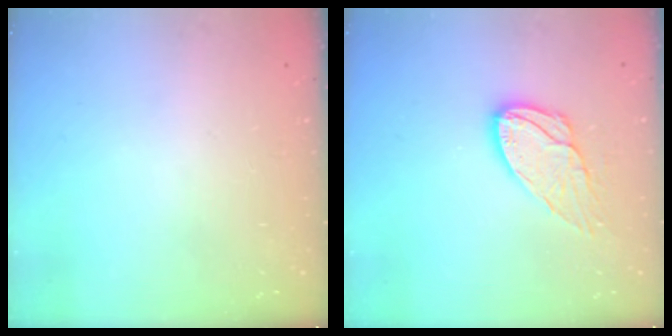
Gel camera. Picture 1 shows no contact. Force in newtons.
{"total": 11.7, "press": 11.6, "slide": 0.9}